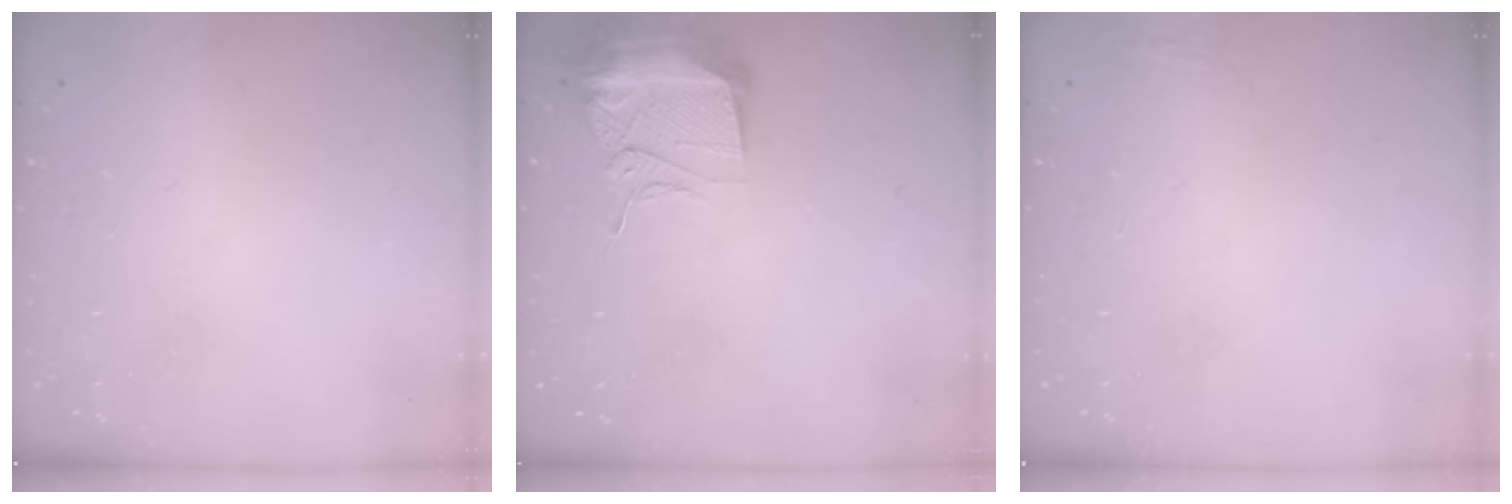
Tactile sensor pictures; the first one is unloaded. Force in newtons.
{"total": 12.6, "press": 12.5, "slide": 1.2}
{"total": 9.7, "press": 4.2, "slide": 8.8}